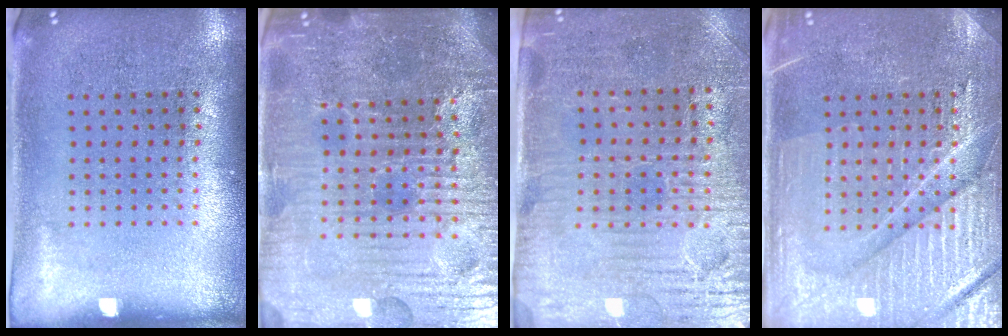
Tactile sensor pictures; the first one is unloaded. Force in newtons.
{"total": 6.0, "press": 5.6, "slide": 2.2}
{"total": 3.6, "press": 3.2, "slide": 1.5}
{"total": 4.3, "press": 4.2, "slide": 0.8}